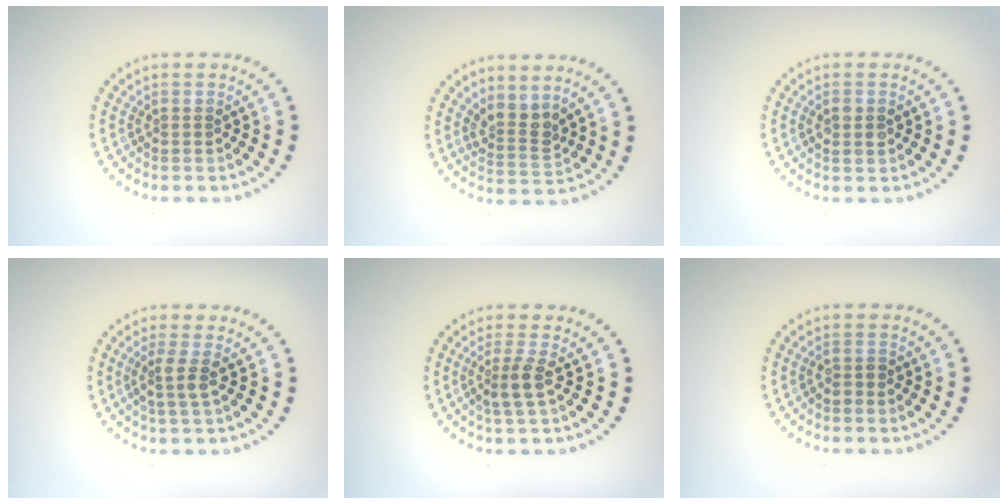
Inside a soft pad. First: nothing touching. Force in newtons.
{"total": 2.6, "press": 1.9, "slide": 1.7}
{"total": 1.4, "press": 1.4, "slide": 0.2}
{"total": 1.8, "press": 1.4, "slide": 1.1}
{"total": 2.2, "press": 1.8, "slide": 1.3}
{"total": 0.9, "press": 0.8, "slide": 0.4}